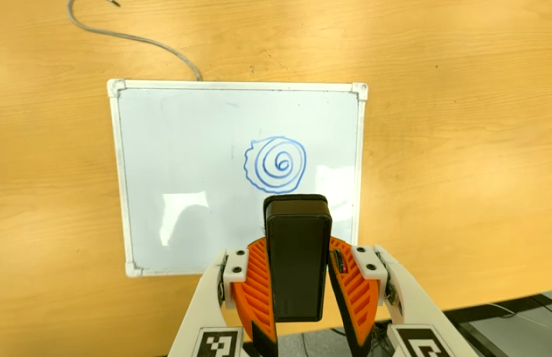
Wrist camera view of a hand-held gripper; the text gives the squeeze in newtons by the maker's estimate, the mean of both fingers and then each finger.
{"total": 7.6, "left": 6.3, "right": 8.9}